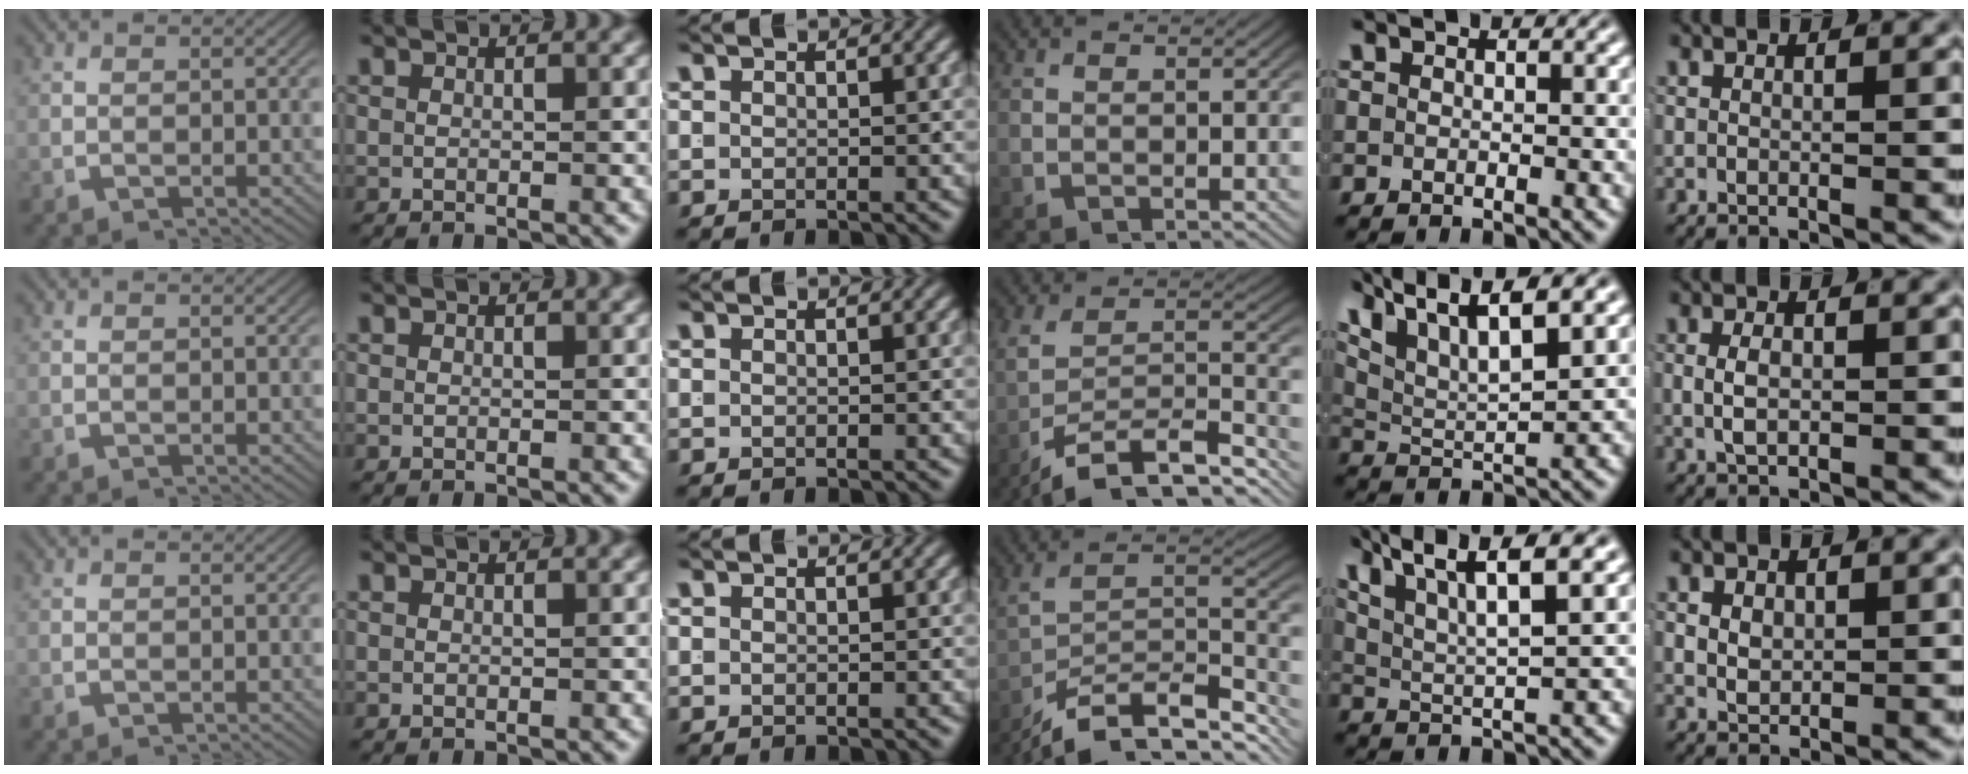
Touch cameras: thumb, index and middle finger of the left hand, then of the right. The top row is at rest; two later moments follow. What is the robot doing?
{"motion": "lift_and_place", "object": "jacket"}